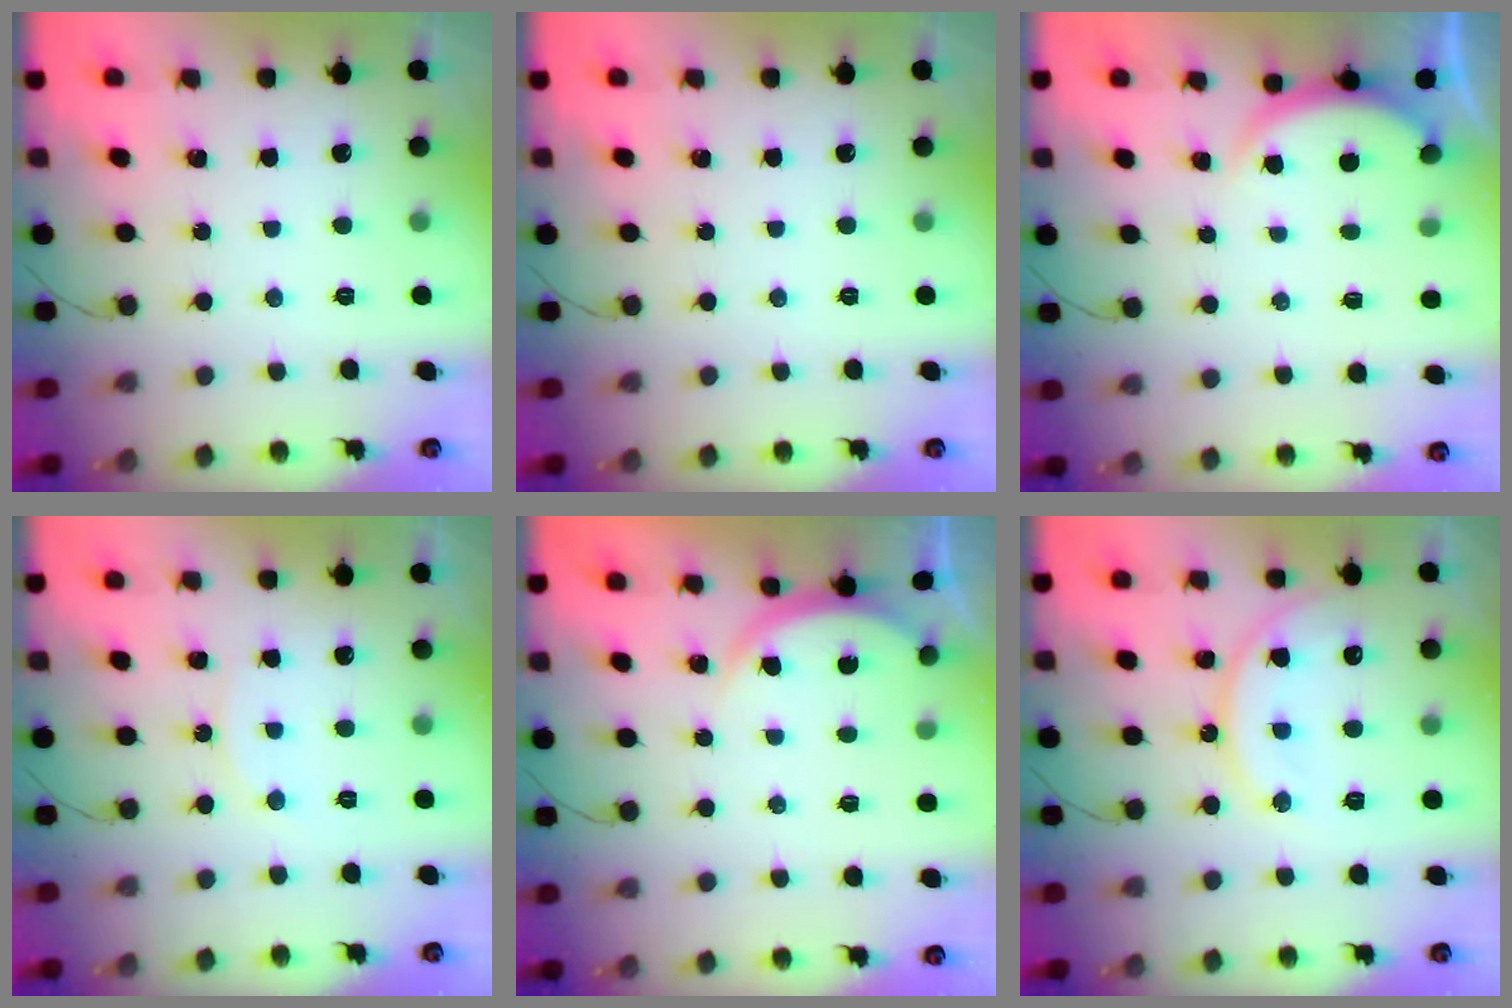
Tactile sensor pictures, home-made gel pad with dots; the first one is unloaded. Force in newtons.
{"total": 0.0}
{"total": 2.2, "press": 2.2, "slide": 0.6}
{"total": 5.9, "press": 5.9, "slide": 0.7}
{"total": 4.2, "press": 4.2, "slide": 0.4}
{"total": 12.4, "press": 12.4, "slide": 1.0}